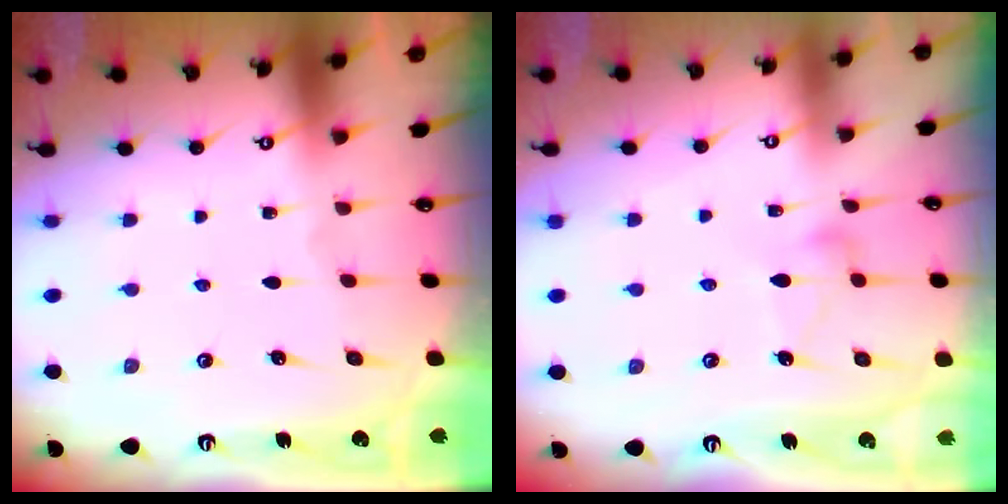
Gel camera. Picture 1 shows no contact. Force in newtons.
{"total": 10.1, "press": 10.1, "slide": 0.5}